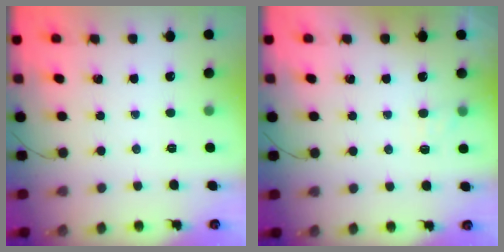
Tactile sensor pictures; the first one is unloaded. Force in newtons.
{"total": 6.3, "press": 6.1, "slide": 1.5}